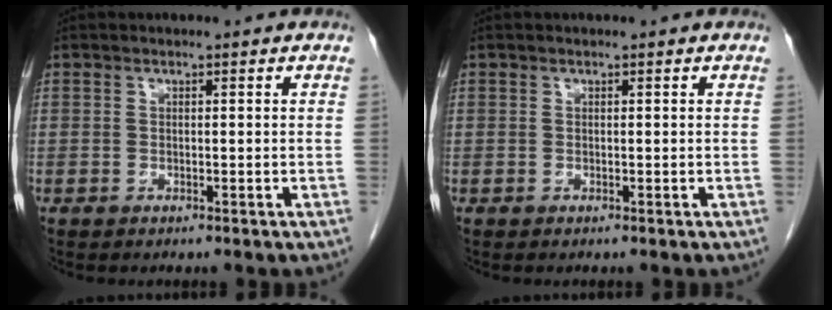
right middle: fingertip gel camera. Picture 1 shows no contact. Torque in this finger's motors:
{"motor_torque": [0.00, 0.00, 0.00, -0.03]}